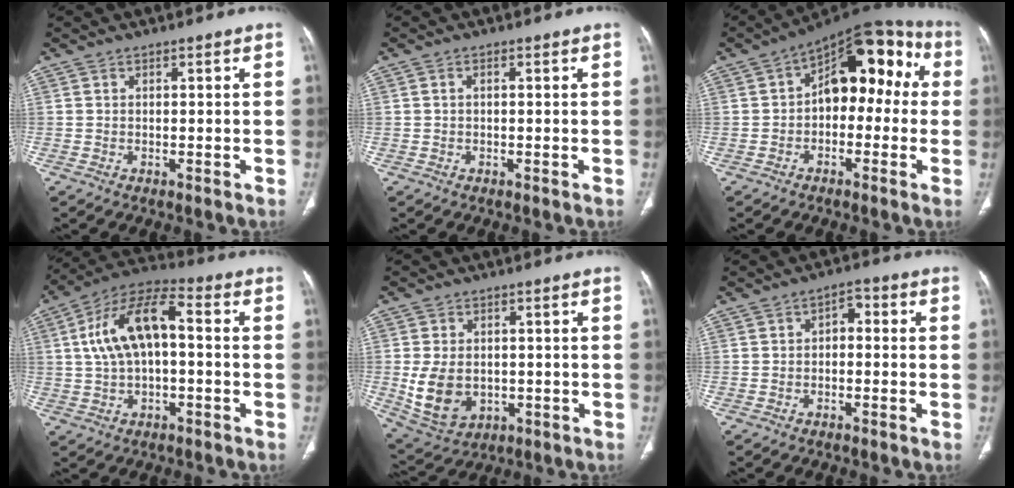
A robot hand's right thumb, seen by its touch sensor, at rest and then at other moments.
{"total": 0.7, "force": [0.0, 0.4, 0.5], "torque": [-0.012, 0.001, -0.001]}
{"total": 15.3, "force": [1.2, 9.2, 12.2], "torque": [-0.118, 0.055, 0.002]}
{"total": 13.7, "force": [1.2, 6.7, 11.9], "torque": [-0.224, 0.042, 0.015]}
{"total": 10.1, "force": [-0.9, 7.4, 6.8], "torque": [-0.117, -0.001, 0.008]}
{"total": 3.2, "force": [-0.3, 2.0, 2.4], "torque": [-0.026, 0.021, -0.015]}